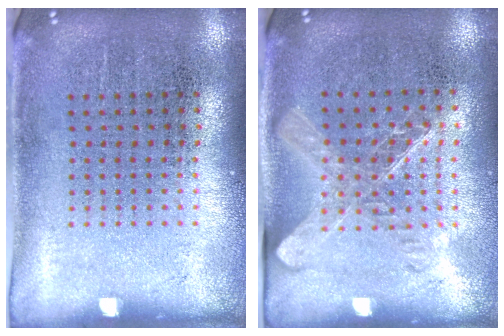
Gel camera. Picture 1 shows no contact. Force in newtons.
{"total": 1.5, "press": 1.3, "slide": 0.7}